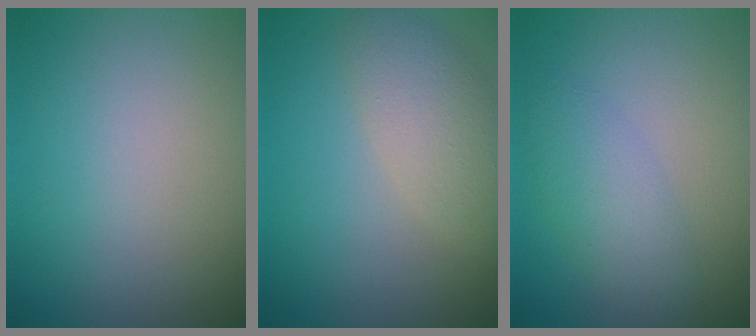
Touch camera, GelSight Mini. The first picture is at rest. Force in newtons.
{"total": 3.9, "press": 3.9, "slide": 0.1}
{"total": 3.2, "press": 3.2, "slide": 0.1}